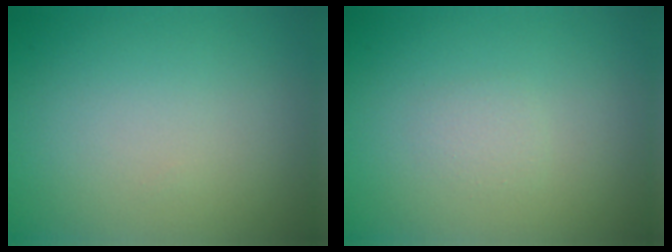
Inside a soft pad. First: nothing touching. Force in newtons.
{"total": 0.8, "press": 0.8, "slide": 0.0}